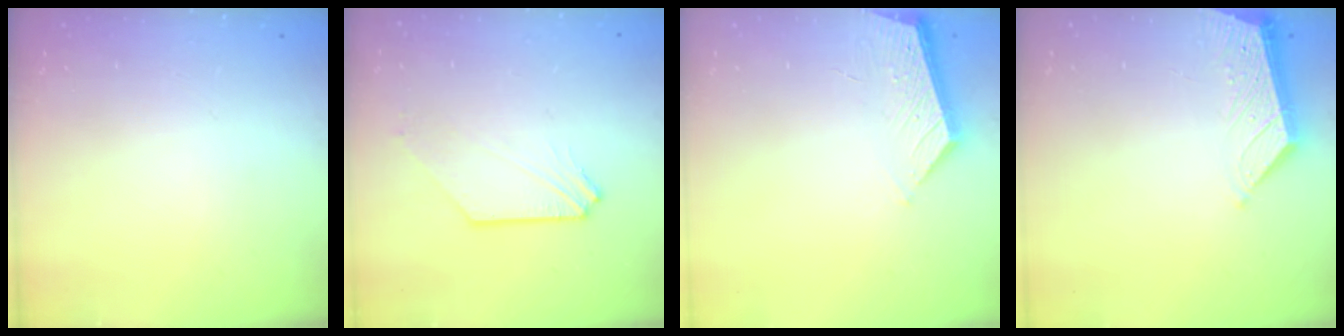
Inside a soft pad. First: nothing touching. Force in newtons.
{"total": 1.4, "press": 1.3, "slide": 0.2}
{"total": 4.1, "press": 4.1, "slide": 0.2}
{"total": 4.7, "press": 4.7, "slide": 0.1}